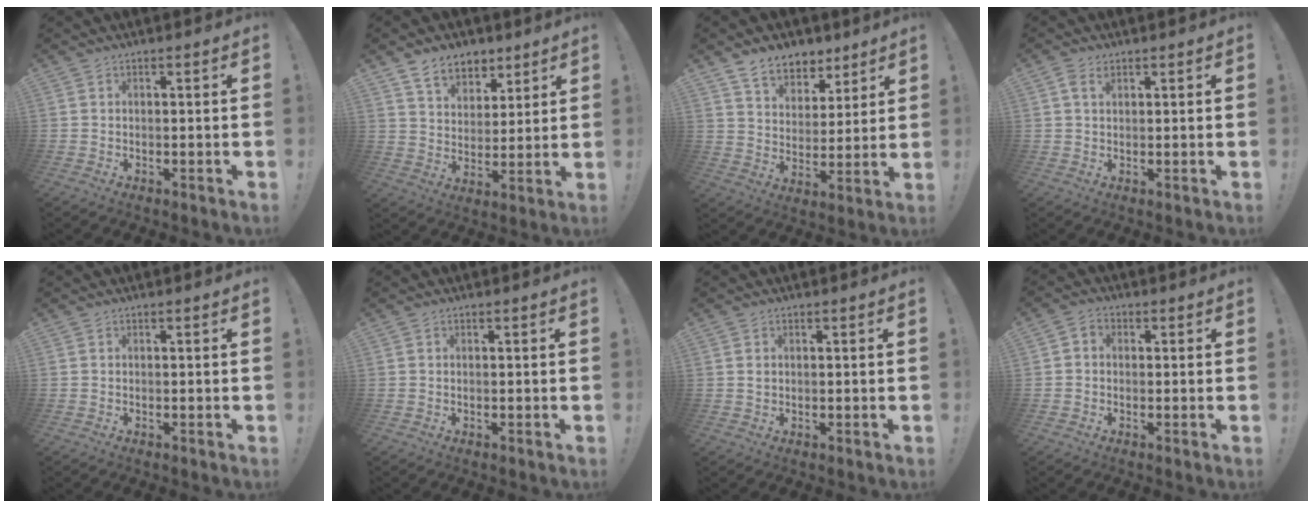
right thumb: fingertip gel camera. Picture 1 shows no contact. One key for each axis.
{"total": 10.1, "fx": 7.1, "fy": 6.5, "fz": 3.2, "tx": -0.053, "ty": -0.043, "tz": 0.138}
{"total": 10.0, "fx": 7.6, "fy": 6.0, "fz": 2.6, "tx": -0.047, "ty": -0.055, "tz": 0.149}
{"total": 2.7, "fx": 1.4, "fy": 1.5, "fz": 1.8, "tx": -0.028, "ty": -0.002, "tz": 0.024}
{"total": 0.0}
{"total": 0.0}
{"total": 0.8, "fx": 0.2, "fy": 0.7, "fz": 0.3, "tx": -0.004, "ty": 0.003, "tz": 0.004}
{"total": 2.8, "fx": -0.4, "fy": 2.2, "fz": 1.6, "tx": -0.026, "ty": 0.007, "tz": -0.007}